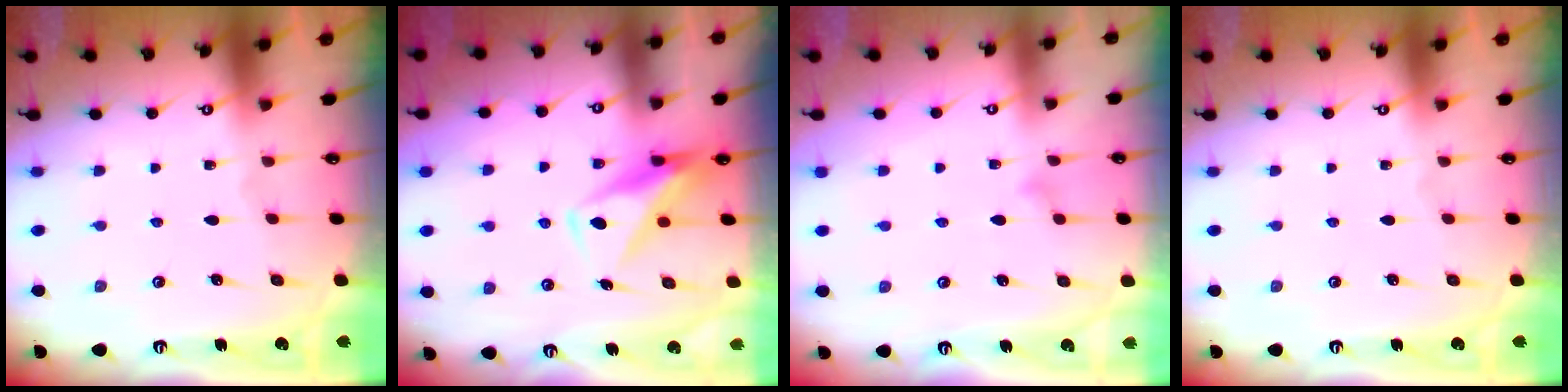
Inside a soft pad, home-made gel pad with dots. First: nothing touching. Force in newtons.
{"total": 9.5, "press": 9.5, "slide": 0.9}
{"total": 7.1, "press": 7.1, "slide": 0.5}
{"total": 0.0}